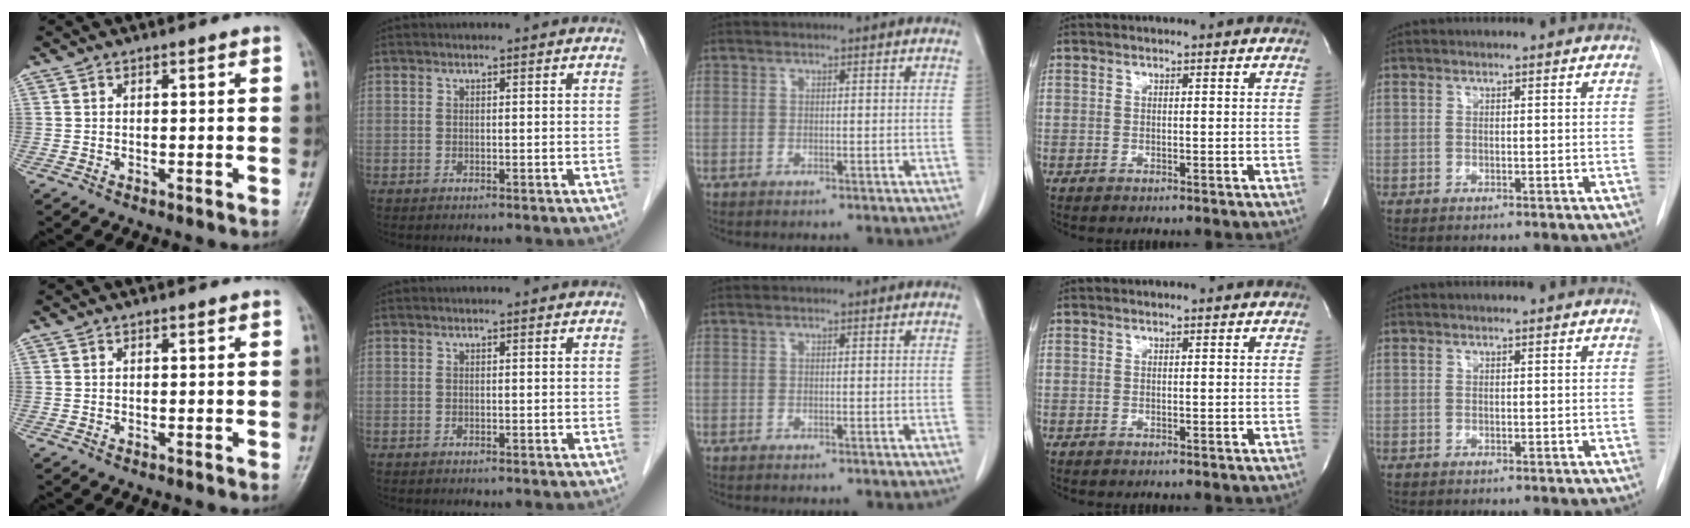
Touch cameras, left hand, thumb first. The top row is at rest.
{}